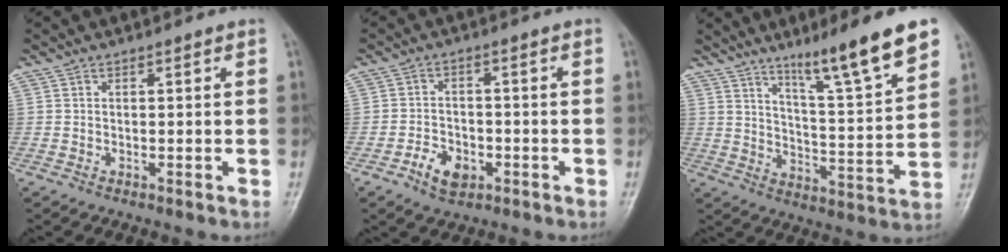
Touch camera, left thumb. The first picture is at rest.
{"total": 5.4, "force": [-2.5, 3.6, 3.0], "torque": [-0.042, 0.016, -0.042]}
{"total": 15.2, "force": [10.4, 1.2, 11.1], "torque": [-0.161, -0.060, 0.167]}